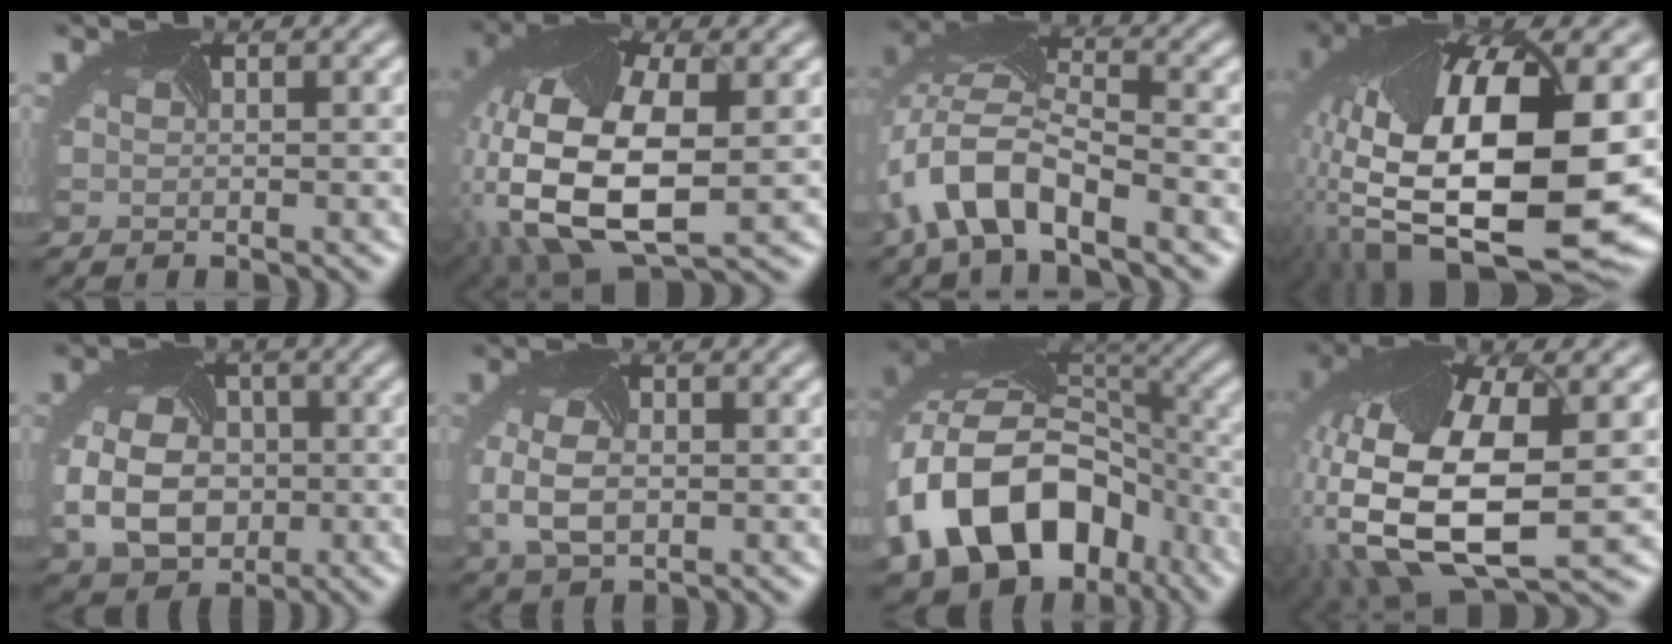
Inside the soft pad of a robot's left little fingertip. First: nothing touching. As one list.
[{"total": 14.2, "force": [-1.2, 8.0, 11.8], "torque": [-0.270, -0.033, -0.002]}, {"total": 8.2, "force": [-5.0, 3.0, 5.7], "torque": [-0.127, 0.005, -0.093]}, {"total": 19.2, "force": [0.0, 9.5, 16.7], "torque": [-0.352, -0.061, 0.031]}, {"total": 6.7, "force": [-1.7, 5.0, 4.1], "torque": [-0.103, -0.017, -0.025]}, {"total": 4.0, "force": [-0.9, 2.5, 3.0], "torque": [-0.089, -0.012, -0.009]}, {"total": 14.9, "force": [-5.6, 10.5, 9.0], "torque": [-0.181, -0.019, -0.087]}, {"total": 14.9, "force": [-2.1, 7.2, 12.9], "torque": [-0.297, -0.025, -0.028]}]